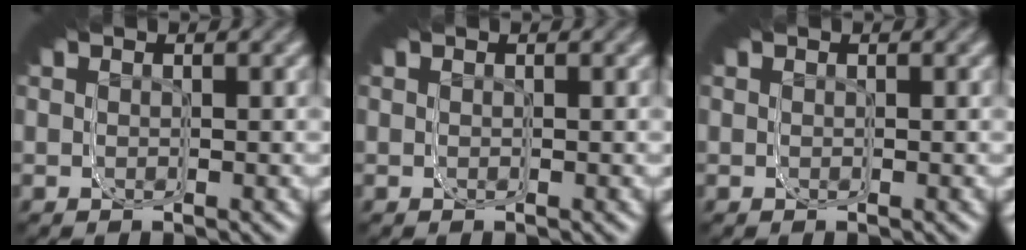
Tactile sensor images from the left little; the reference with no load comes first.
{"total": 0.0}
{"total": 0.0}